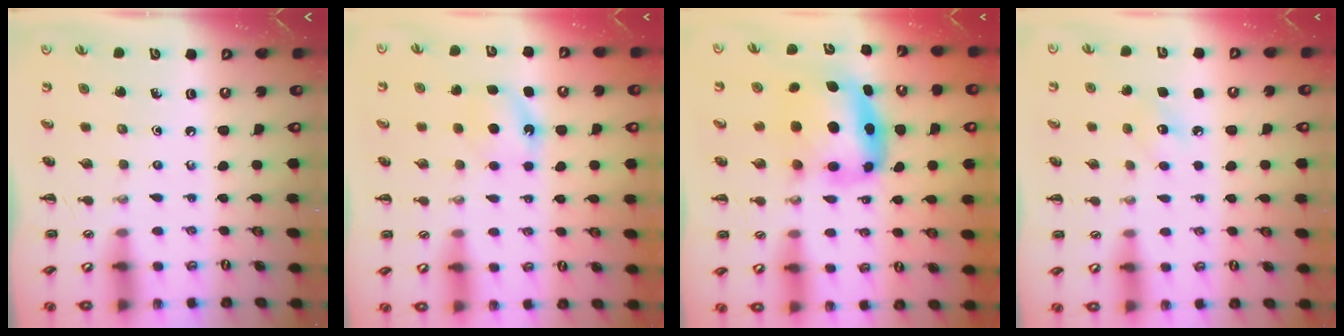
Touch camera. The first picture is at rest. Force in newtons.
{"total": 5.8, "press": 5.4, "slide": 1.9}
{"total": 6.0, "press": 5.9, "slide": 1.4}
{"total": 7.6, "press": 7.4, "slide": 1.7}